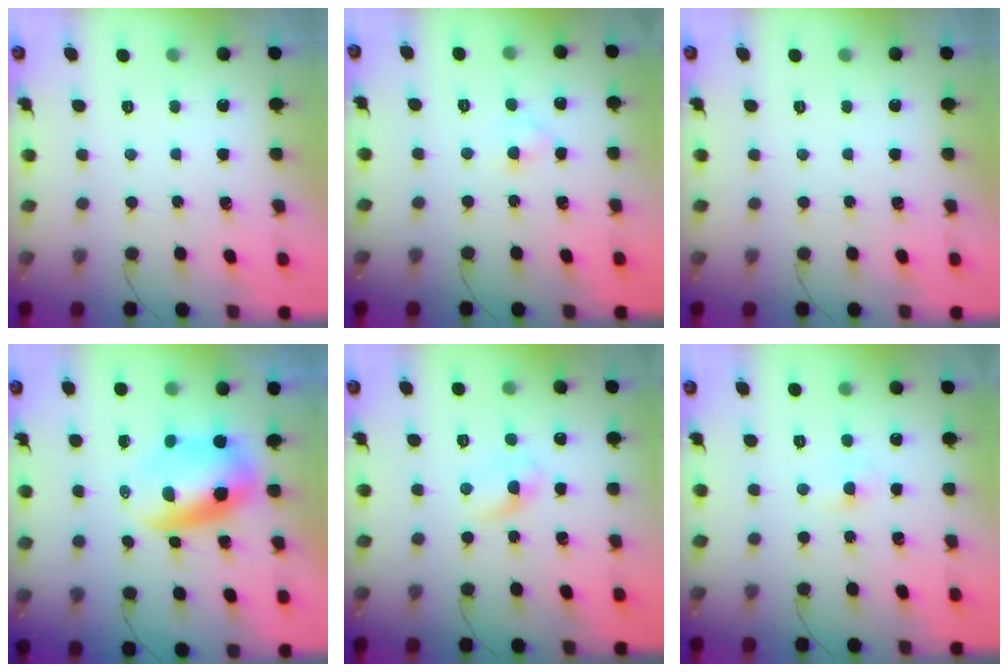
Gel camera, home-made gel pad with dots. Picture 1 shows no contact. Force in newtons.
{"total": 2.2, "press": 2.1, "slide": 0.8}
{"total": 0.0}
{"total": 8.3, "press": 8.1, "slide": 2.2}
{"total": 2.9, "press": 2.7, "slide": 1.2}
{"total": 3.5, "press": 3.3, "slide": 1.2}